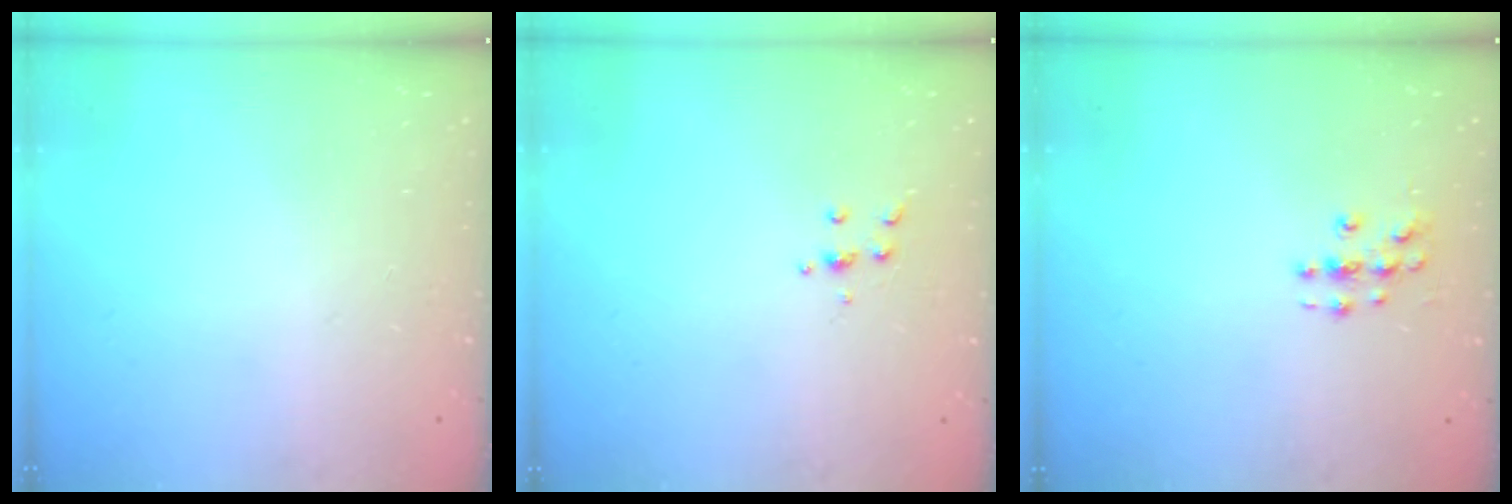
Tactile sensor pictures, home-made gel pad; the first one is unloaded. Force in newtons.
{"total": 4.0, "press": 3.9, "slide": 0.9}
{"total": 3.4, "press": 3.4, "slide": 0.2}